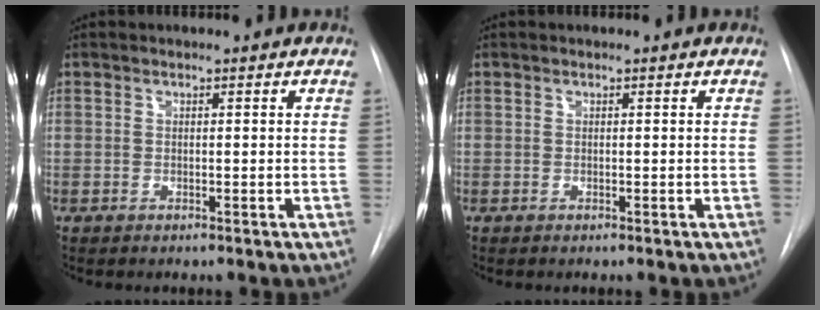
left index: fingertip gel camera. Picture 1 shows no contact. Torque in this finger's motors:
{"motor_torque": [-0.05, 0.05, 0.00, 0.00]}